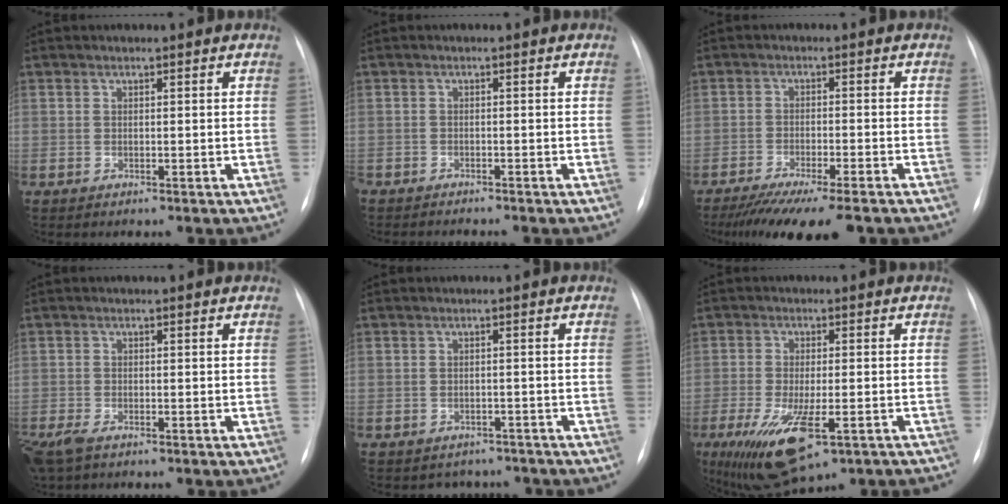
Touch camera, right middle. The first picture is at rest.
{"total": 3.0, "force": [-2.8, 0.2, 0.9], "torque": [-0.011, -0.007, -0.042]}
{"total": 12.9, "force": [-10.5, 1.4, 7.3], "torque": [-0.105, -0.024, -0.159]}
{"total": 5.7, "force": [-3.8, 2.4, 3.5], "torque": [-0.081, -0.015, -0.070]}
{"total": 4.3, "force": [-3.6, 2.2, -0.2], "torque": [0.006, 0.013, -0.044]}
{"total": 13.0, "force": [-7.4, 4.1, 9.9], "torque": [-0.172, -0.023, -0.111]}